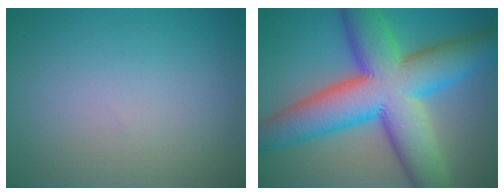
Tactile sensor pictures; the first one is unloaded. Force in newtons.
{"total": 14.4, "press": 14.4, "slide": 0.3}